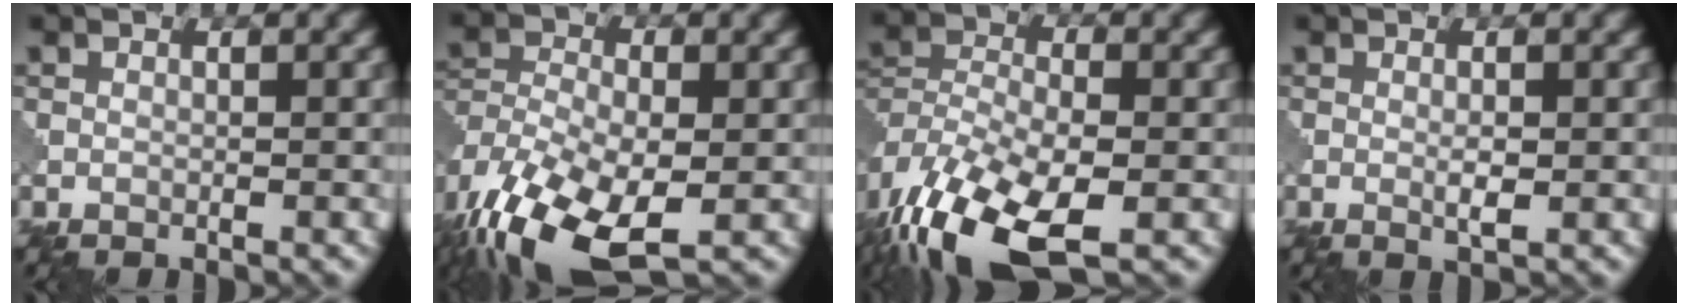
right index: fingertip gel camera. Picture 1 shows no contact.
{"total": 13.4, "force": [-7.4, 7.1, 8.6], "torque": [-0.182, -0.029, -0.118]}
{"total": 13.0, "force": [-8.1, 5.7, 8.4], "torque": [-0.181, -0.034, -0.144]}
{"total": 1.4, "force": [-0.1, 0.3, 1.3], "torque": [-0.025, -0.003, -0.002]}